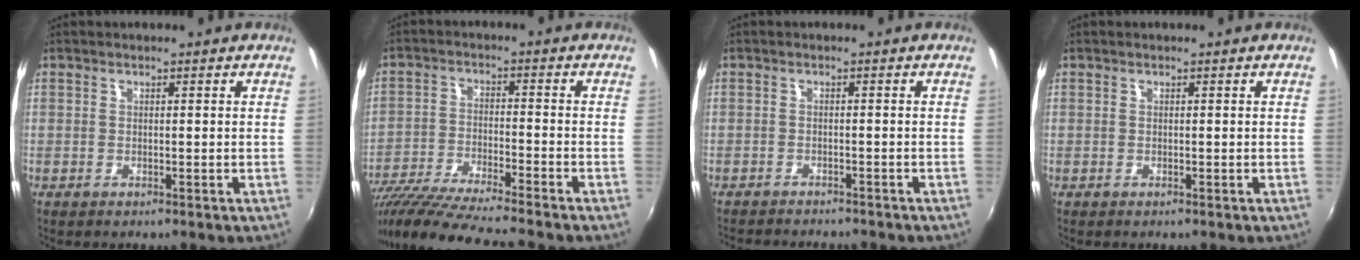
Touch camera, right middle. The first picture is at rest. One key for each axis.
{"total": 15.9, "fx": -13.9, "fy": -0.7, "fz": 7.7, "tx": -0.161, "ty": -0.039, "tz": -0.244}
{"total": 6.7, "fx": -6.2, "fy": 1.1, "fz": 2.1, "tx": -0.054, "ty": -0.014, "tz": -0.091}
{"total": 0.0}